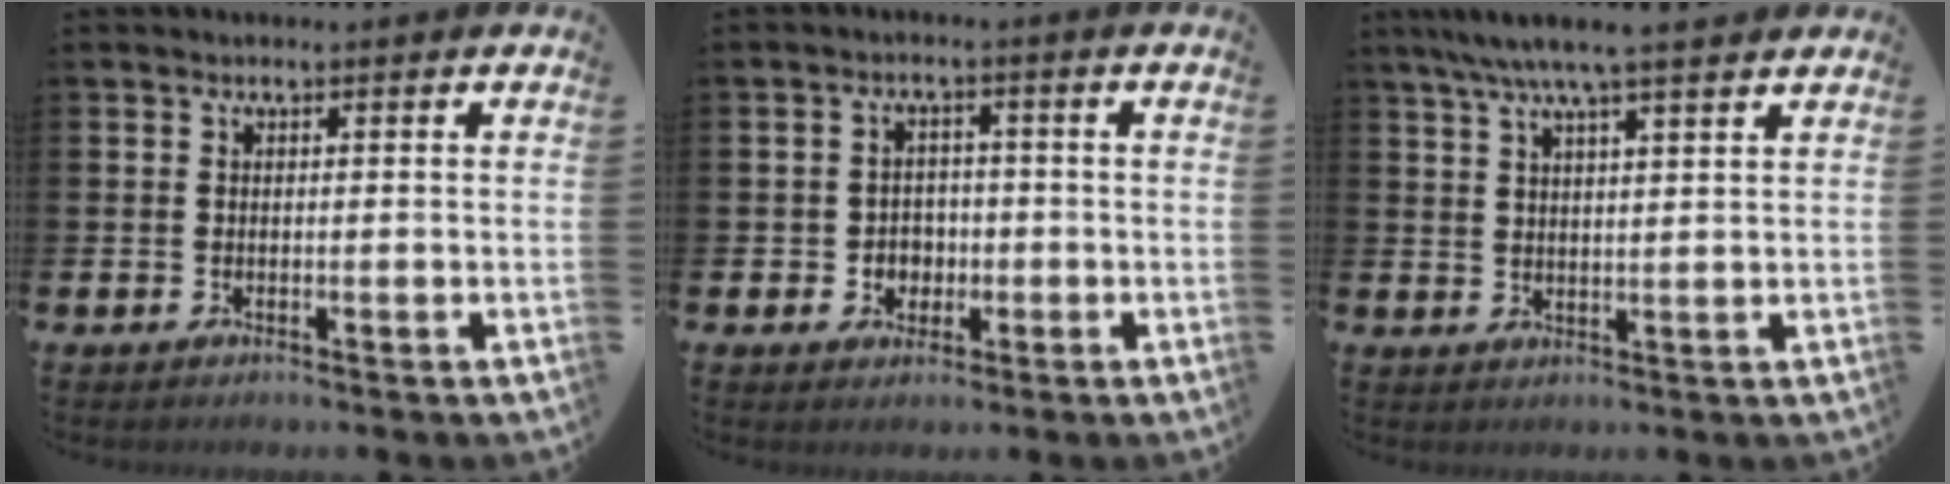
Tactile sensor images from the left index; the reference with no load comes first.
{"total": 2.9, "force": [-0.5, 2.7, 0.8], "torque": [-0.011, -0.004, -0.020]}
{"total": 6.4, "force": [5.5, 0.5, 3.2], "torque": [-0.074, -0.014, 0.098]}